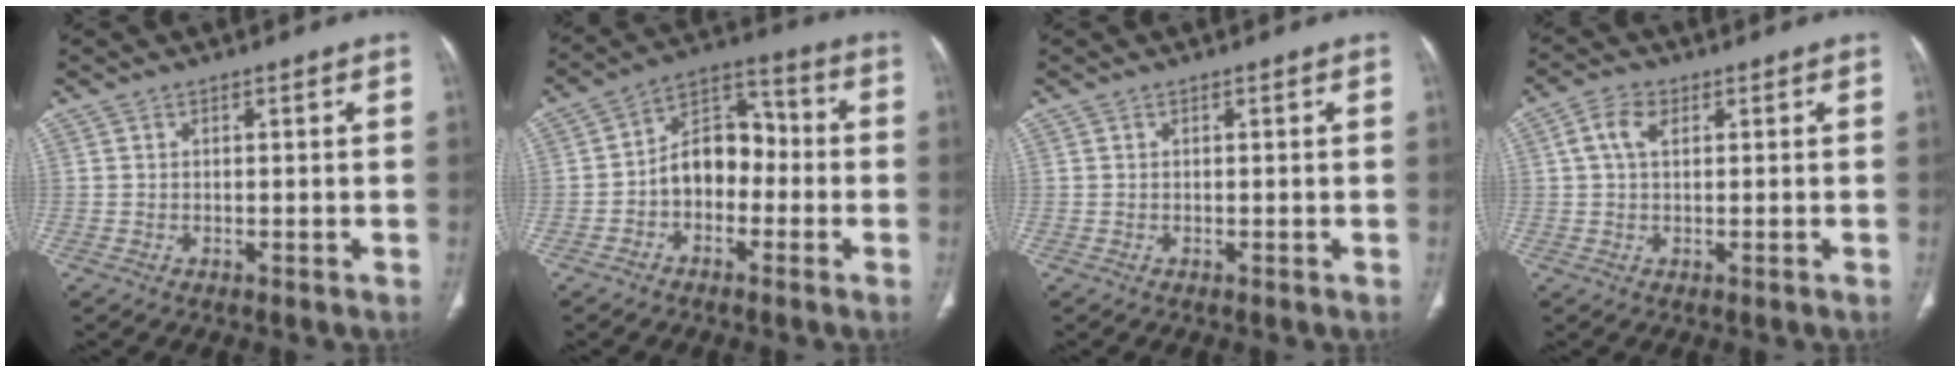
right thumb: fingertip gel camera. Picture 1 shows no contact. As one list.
[{"total": 10.3, "force": [-2.0, 7.5, 6.8], "torque": [-0.078, 0.046, -0.050]}, {"total": 0.0}, {"total": 4.1, "force": [1.1, 2.6, 3.0], "torque": [-0.063, 0.011, 0.018]}]